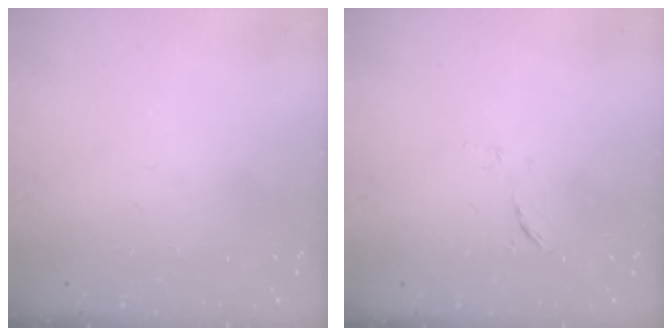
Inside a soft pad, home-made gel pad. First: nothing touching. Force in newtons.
{"total": 4.3, "press": 4.1, "slide": 1.3}